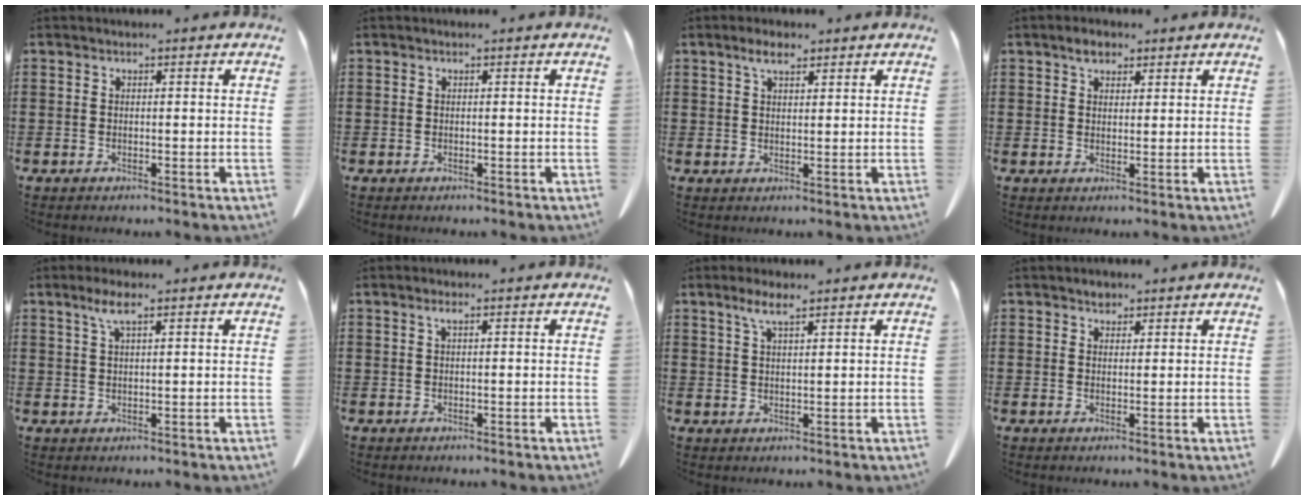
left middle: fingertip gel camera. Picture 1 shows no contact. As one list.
[{"total": 0.0}, {"total": 3.6, "force": [2.2, 0.7, 2.8], "torque": [-0.060, 0.004, 0.037]}, {"total": 2.9, "force": [2.0, 1.4, 1.4], "torque": [-0.024, 0.003, 0.036]}, {"total": 3.5, "force": [2.0, 0.6, 2.8], "torque": [-0.060, 0.005, 0.034]}, {"total": 1.1, "force": [0.4, 0.2, 1.0], "torque": [-0.021, 0.003, 0.007]}, {"total": 3.8, "force": [2.4, 0.7, 2.9], "torque": [-0.063, 0.004, 0.042]}, {"total": 1.7, "force": [1.4, 0.9, 0.4], "torque": [-0.003, -0.002, 0.025]}]